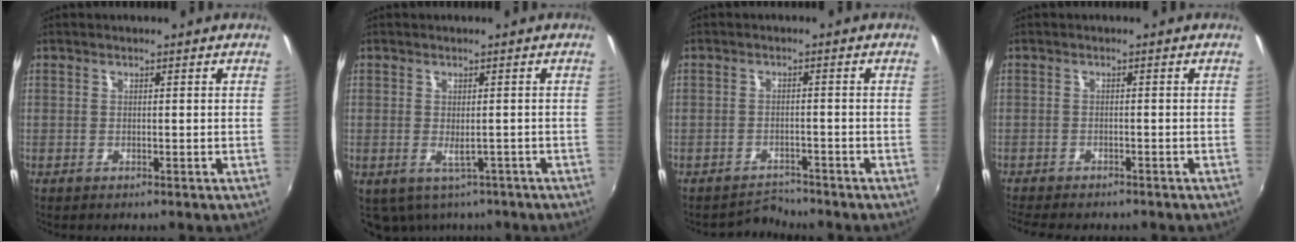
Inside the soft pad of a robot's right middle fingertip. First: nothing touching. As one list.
[{"total": 4.2, "force": [-2.3, 2.7, 2.2], "torque": [-0.039, -0.011, -0.024]}, {"total": 3.1, "force": [-2.9, 0.6, -0.8], "torque": [0.008, 0.009, -0.051]}, {"total": 6.5, "force": [-5.8, 1.4, 2.6], "torque": [-0.067, -0.021, -0.092]}]